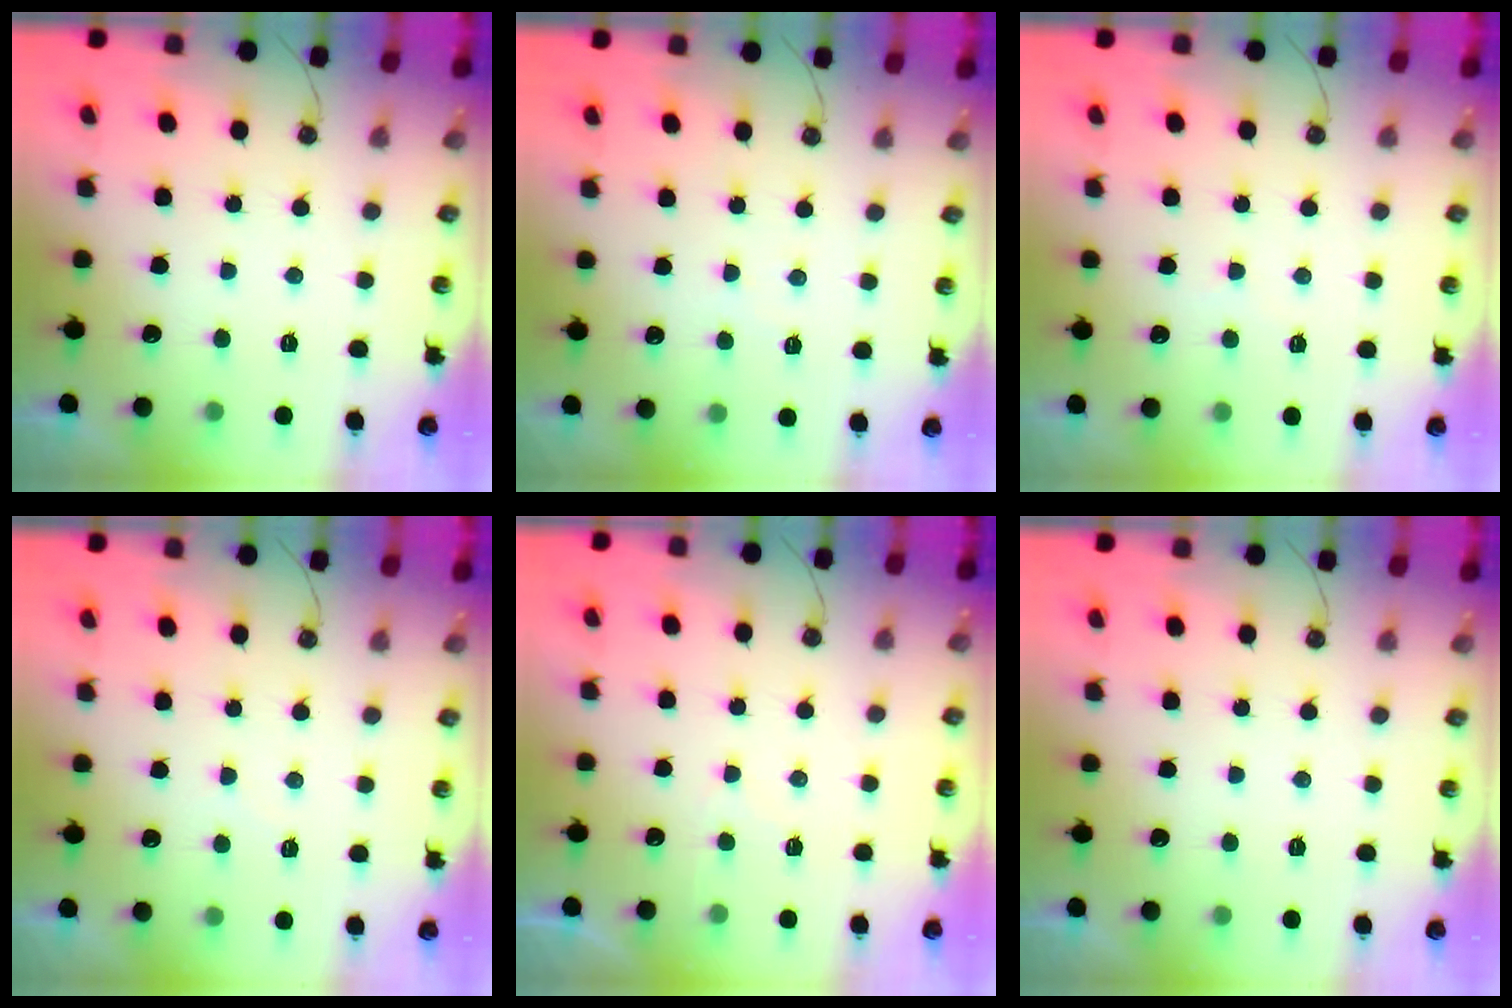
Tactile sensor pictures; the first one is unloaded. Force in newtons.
{"total": 2.6, "press": 2.6, "slide": 0.4}
{"total": 3.4, "press": 3.3, "slide": 0.5}
{"total": 3.9, "press": 3.8, "slide": 0.5}
{"total": 3.3, "press": 3.2, "slide": 0.4}
{"total": 0.0}